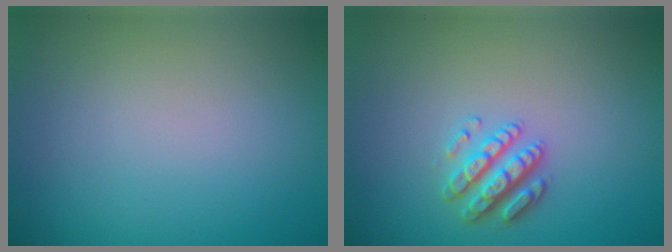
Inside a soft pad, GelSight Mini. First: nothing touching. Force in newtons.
{"total": 2.8, "press": 2.7, "slide": 0.8}